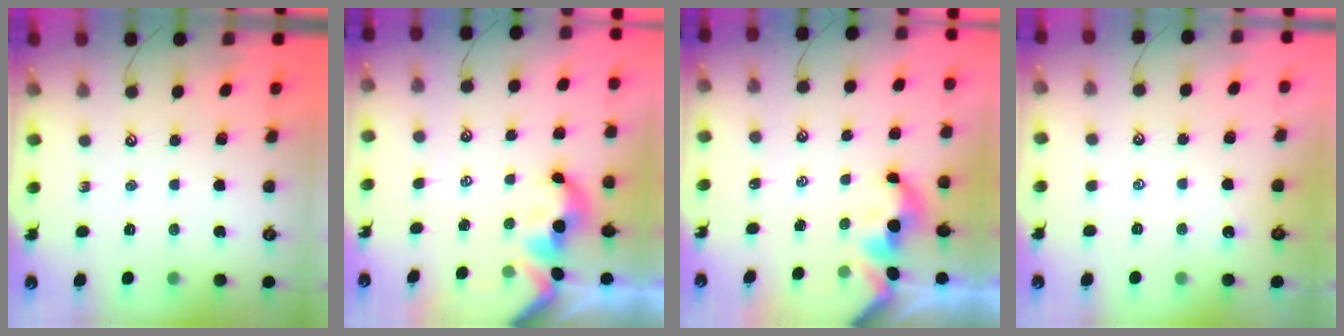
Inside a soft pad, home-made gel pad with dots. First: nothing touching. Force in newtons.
{"total": 1.2, "press": 1.2, "slide": 0.1}
{"total": 1.6, "press": 1.6, "slide": 0.2}
{"total": 1.9, "press": 1.9, "slide": 0.3}